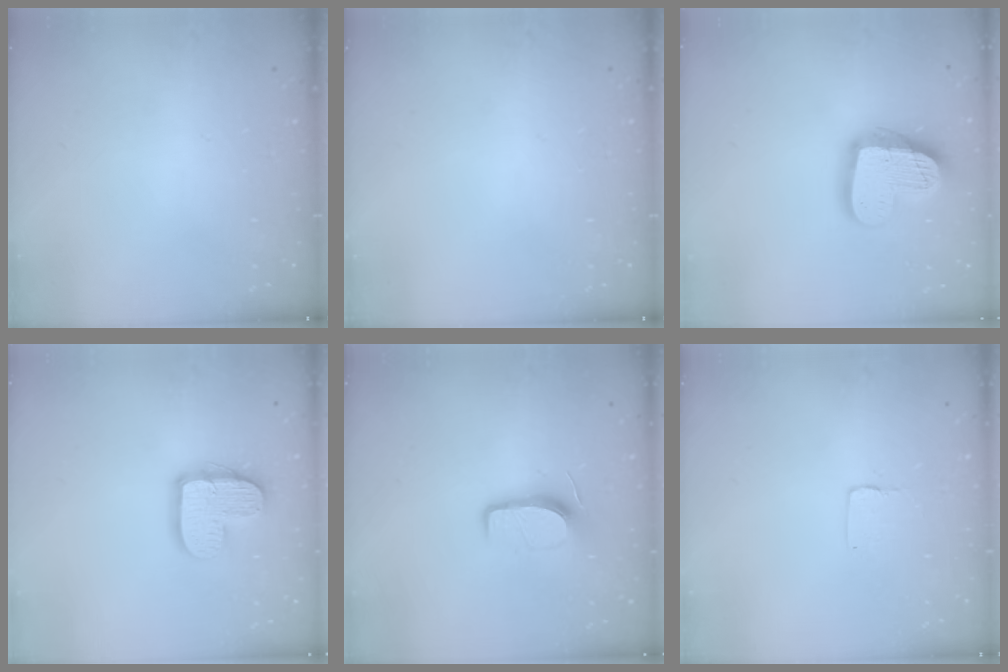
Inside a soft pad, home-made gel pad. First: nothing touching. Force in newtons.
{"total": 0.0}
{"total": 18.9, "press": 18.8, "slide": 1.7}
{"total": 12.6, "press": 12.6, "slide": 0.9}
{"total": 8.0, "press": 7.9, "slide": 1.0}
{"total": 1.0, "press": 1.0, "slide": 0.1}